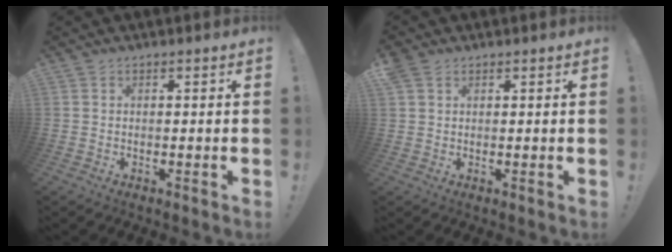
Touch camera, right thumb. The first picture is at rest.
{"total": 2.6, "force": [1.7, 1.7, 0.9], "torque": [-0.021, -0.001, 0.034]}